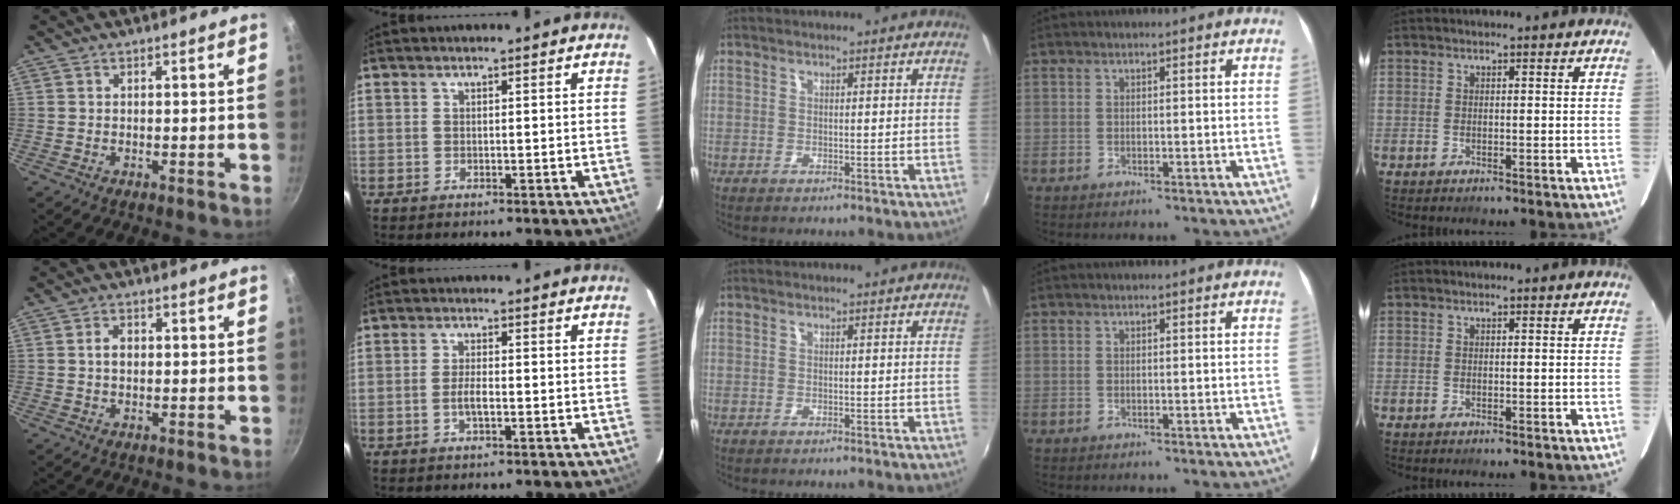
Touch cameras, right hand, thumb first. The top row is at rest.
{"thumb": {"total": 2.6, "force": [0.2, 1.9, 1.9], "torque": [-0.026, 0.006, 0.003]}, "index": {"total": 2.6, "force": [-0.9, 0.7, 2.3], "torque": [-0.049, 0.001, -0.017]}}